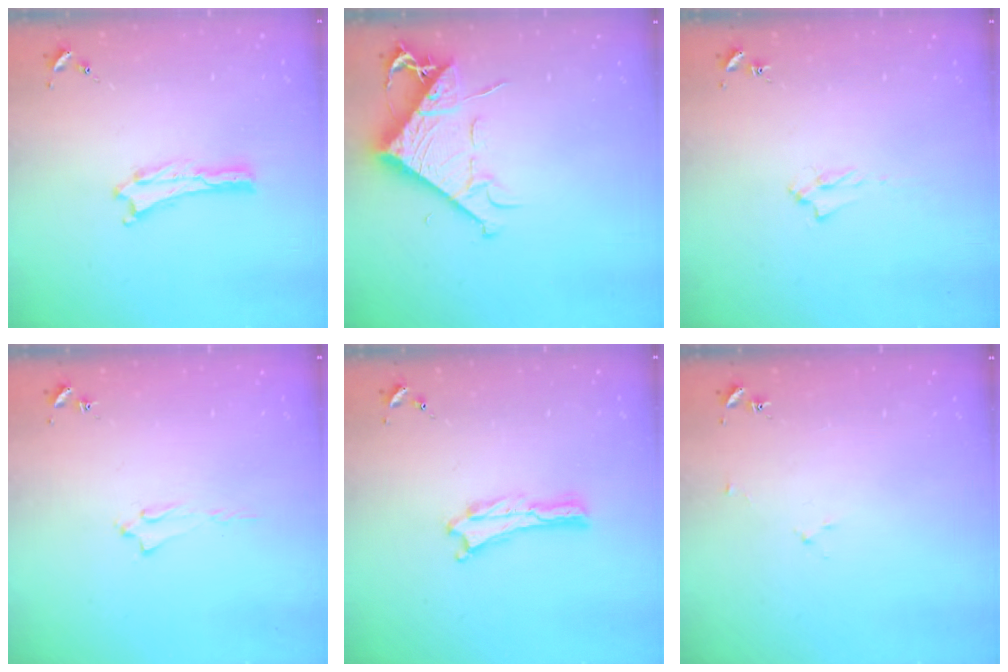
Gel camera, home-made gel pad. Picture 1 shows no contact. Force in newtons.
{"total": 8.4, "press": 8.3, "slide": 1.1}
{"total": 1.7, "press": 1.6, "slide": 0.3}
{"total": 1.6, "press": 1.6, "slide": 0.2}
{"total": 0.0}
{"total": 1.9, "press": 1.9, "slide": 0.3}